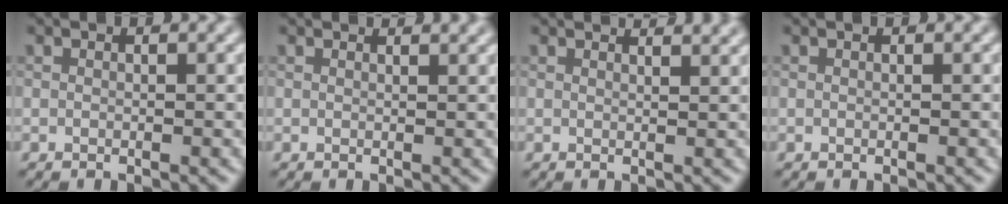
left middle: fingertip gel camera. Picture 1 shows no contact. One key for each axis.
{"total": 1.8, "fx": 1.7, "fy": 0.3, "fz": 0.6, "tx": -0.012, "ty": 0.003, "tz": 0.014}
{"total": 3.5, "fx": 3.0, "fy": 1.0, "fz": 1.4, "tx": -0.001, "ty": 0.015, "tz": 0.016}
{"total": 0.0}